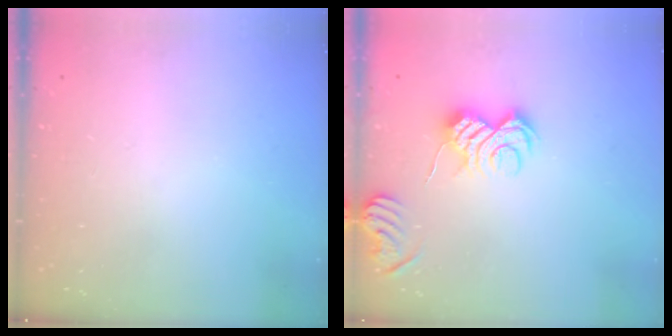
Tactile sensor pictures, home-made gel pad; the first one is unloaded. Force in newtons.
{"total": 10.3, "press": 10.3, "slide": 0.7}